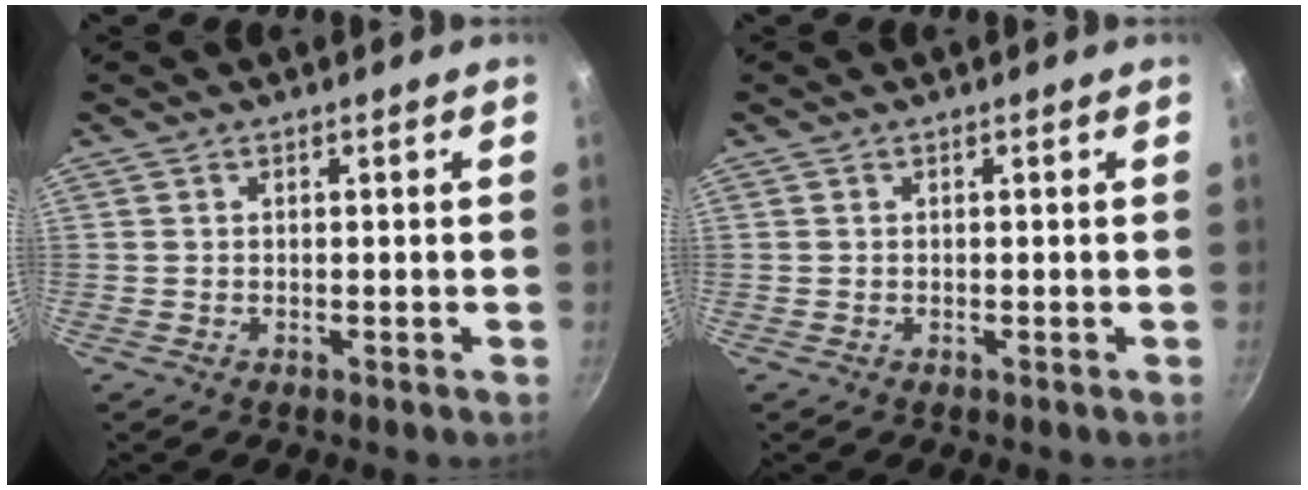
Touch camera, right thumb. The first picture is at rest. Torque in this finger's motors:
{"motor_torque": [-0.32, 0.14, -0.48, 0.07, 0.03]}